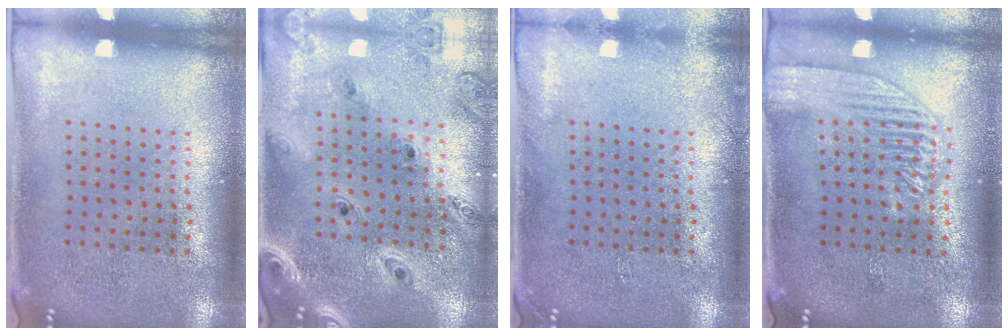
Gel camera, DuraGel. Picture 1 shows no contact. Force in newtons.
{"total": 1.5, "press": 1.5, "slide": 0.3}
{"total": 0.7, "press": 0.7, "slide": 0.1}
{"total": 1.9, "press": 1.8, "slide": 0.2}